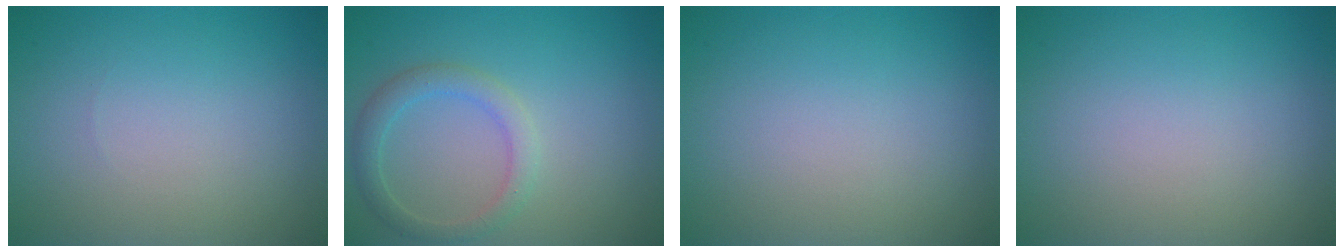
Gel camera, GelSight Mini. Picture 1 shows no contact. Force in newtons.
{"total": 2.5, "press": 2.5, "slide": 0.1}
{"total": 0.0}
{"total": 0.0}